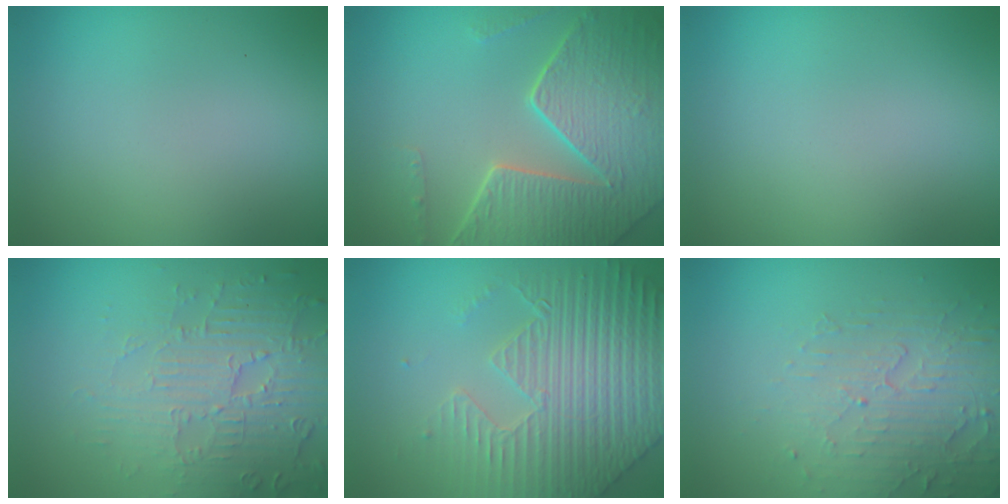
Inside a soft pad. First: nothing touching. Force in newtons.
{"total": 7.9, "press": 5.6, "slide": 5.6}
{"total": 0.0}
{"total": 4.1, "press": 4.1, "slide": 0.5}
{"total": 7.1, "press": 5.9, "slide": 4.0}
{"total": 5.0, "press": 3.3, "slide": 3.8}